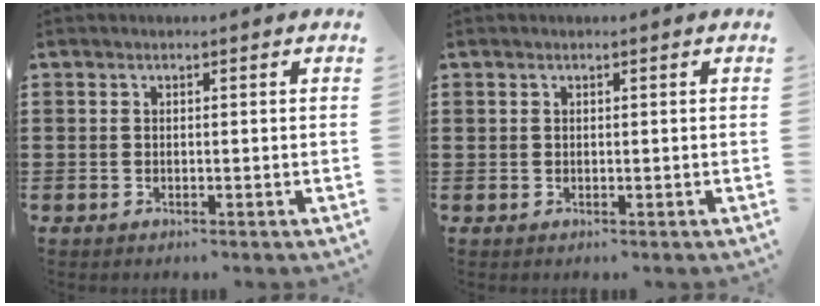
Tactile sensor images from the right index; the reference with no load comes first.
{"total": 0.0}